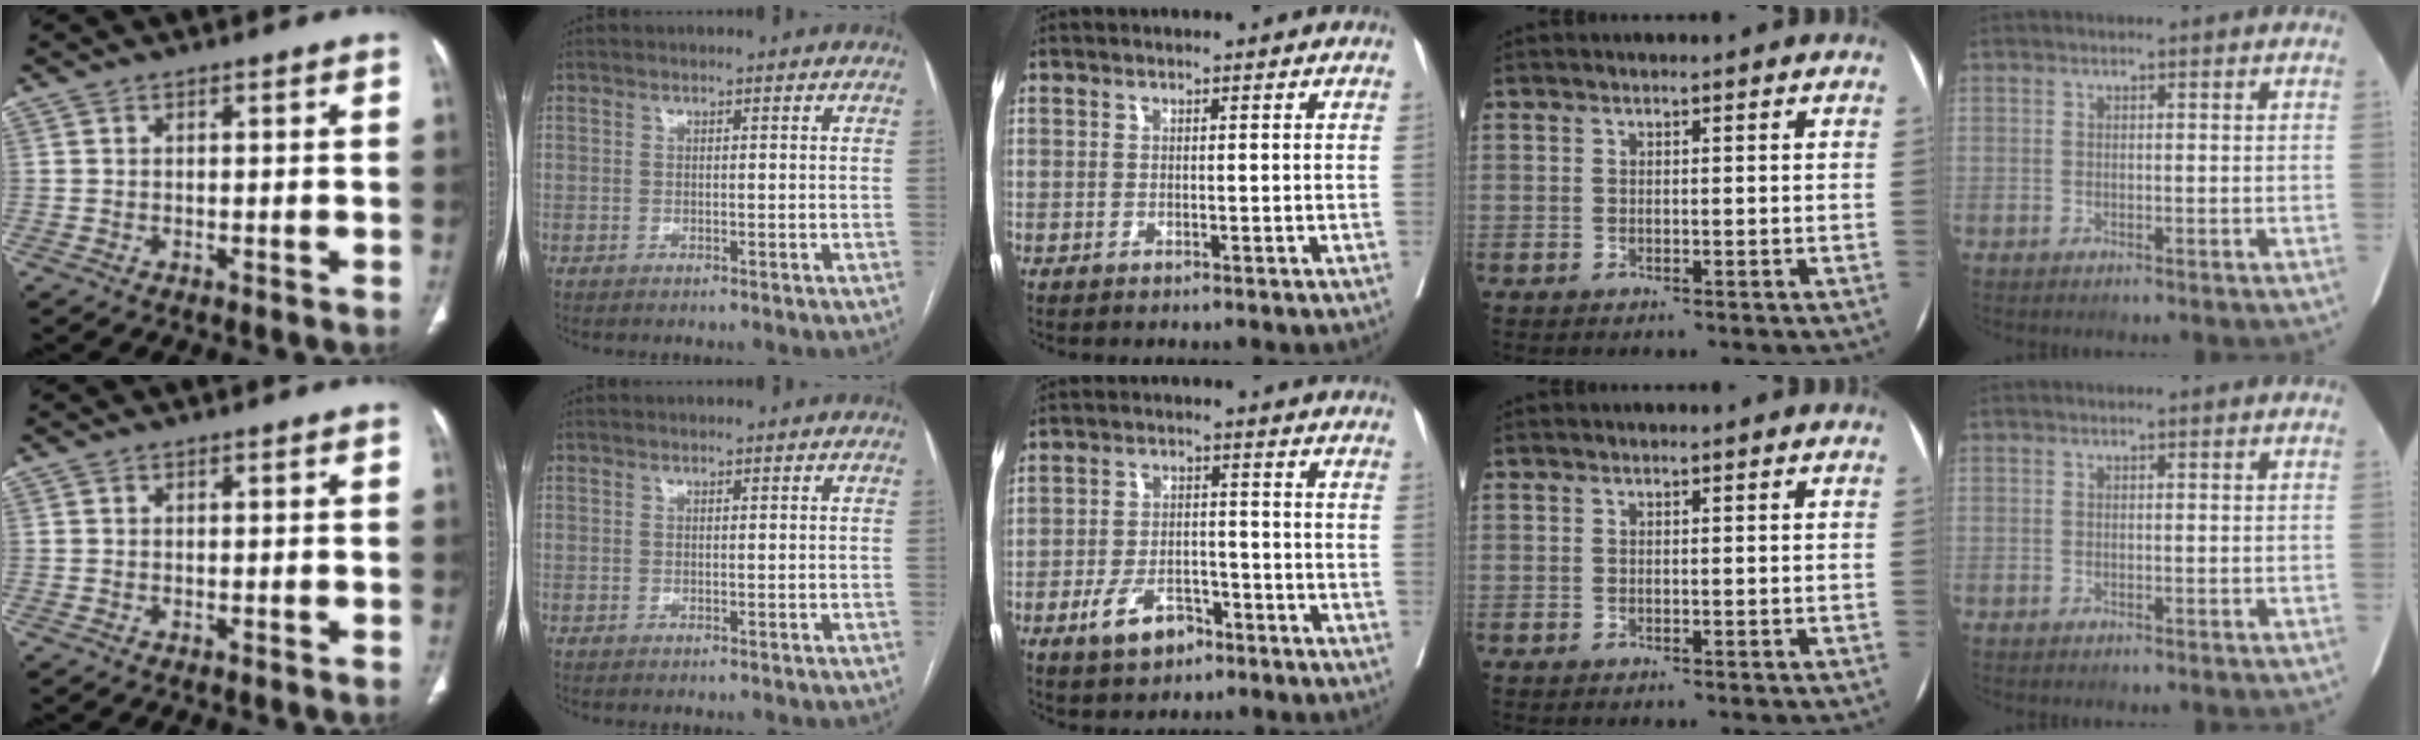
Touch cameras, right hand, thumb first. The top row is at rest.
{"middle": {"total": 6.2, "force": [-3.6, 3.1, 4.0], "torque": [-0.081, 0.001, -0.059]}}